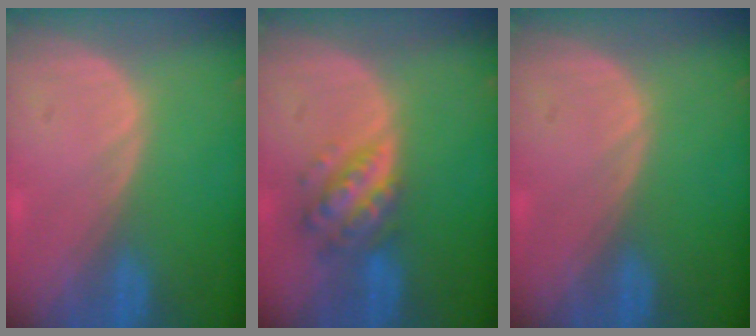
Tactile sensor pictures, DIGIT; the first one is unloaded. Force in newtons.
{"total": 6.3, "press": 5.6, "slide": 2.8}
{"total": 0.0}